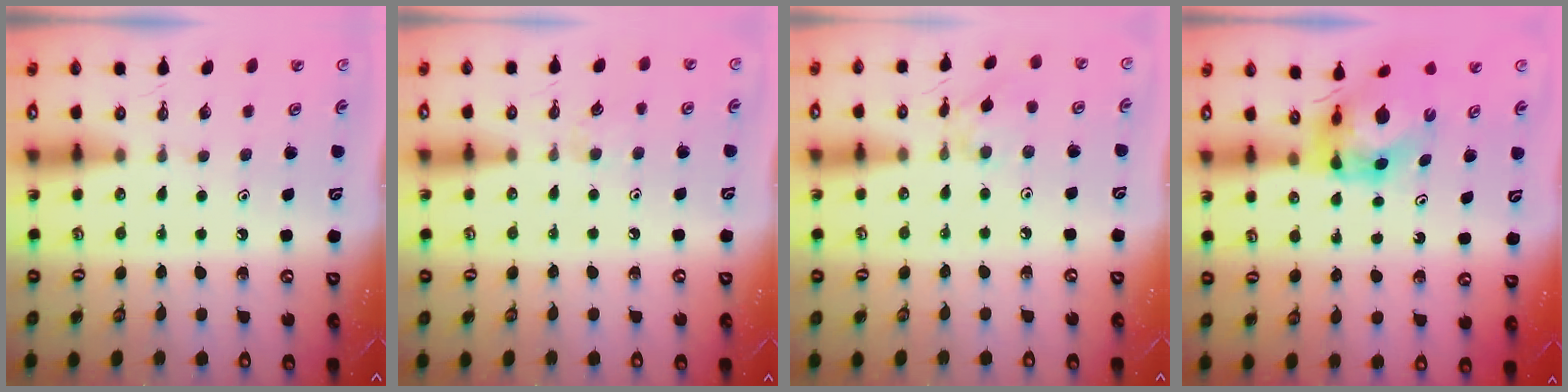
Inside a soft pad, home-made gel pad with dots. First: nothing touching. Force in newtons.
{"total": 3.5, "press": 3.5, "slide": 0.5}
{"total": 4.2, "press": 4.2, "slide": 0.4}
{"total": 6.5, "press": 6.4, "slide": 0.5}